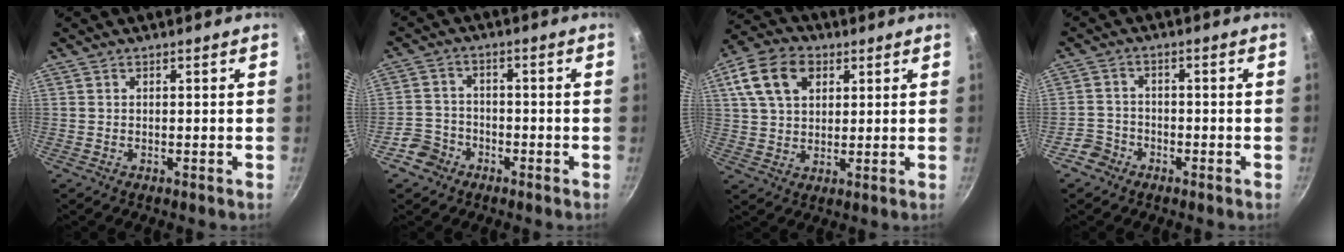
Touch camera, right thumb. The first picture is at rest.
{"total": 5.3, "force": [-3.2, 4.1, 1.0], "torque": [-0.003, 0.035, -0.061]}
{"total": 12.0, "force": [4.6, 8.2, 7.4], "torque": [-0.125, 0.006, 0.075]}
{"total": 3.9, "force": [-2.6, 2.9, 0.5], "torque": [0.004, 0.033, -0.050]}